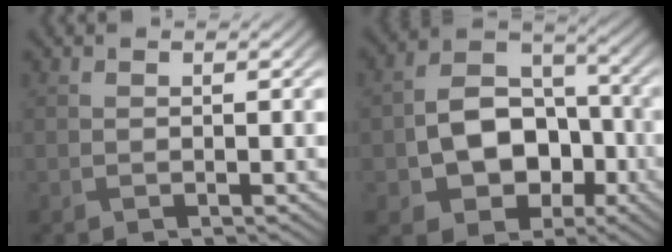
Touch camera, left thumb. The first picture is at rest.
{"total": 10.2, "force": [-2.6, 7.4, 6.6], "torque": [-0.117, -0.003, -0.051]}